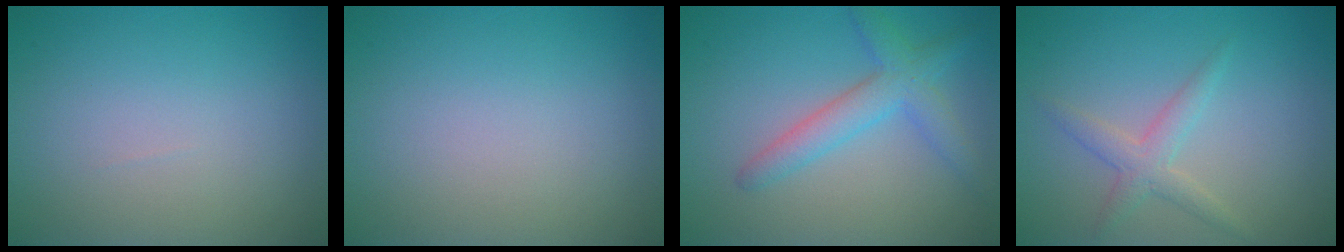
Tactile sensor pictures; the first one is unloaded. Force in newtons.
{"total": 0.0}
{"total": 3.4, "press": 3.4, "slide": 0.2}
{"total": 2.2, "press": 2.2, "slide": 0.1}